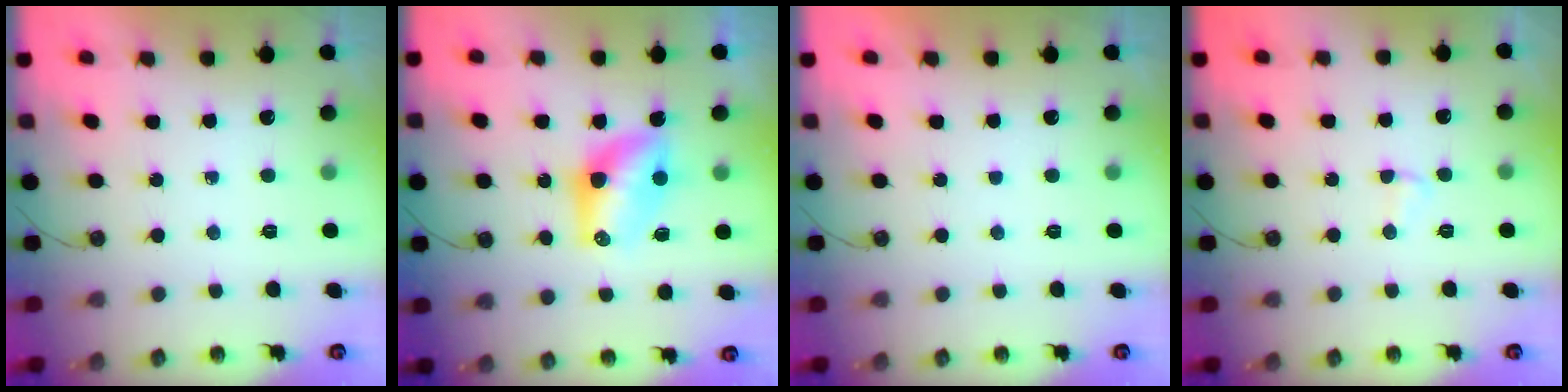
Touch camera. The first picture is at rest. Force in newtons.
{"total": 9.2, "press": 8.7, "slide": 3.0}
{"total": 0.0}
{"total": 2.5, "press": 2.5, "slide": 0.4}